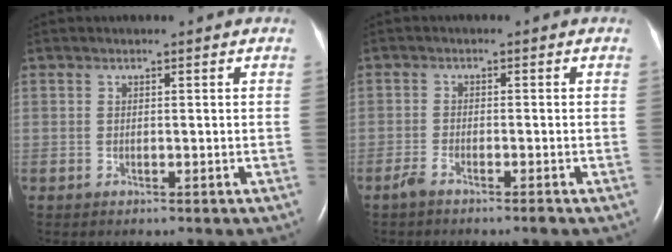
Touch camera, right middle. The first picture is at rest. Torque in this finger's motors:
{"motor_torque": [-0.05, 0.04, -0.01, 0.01]}